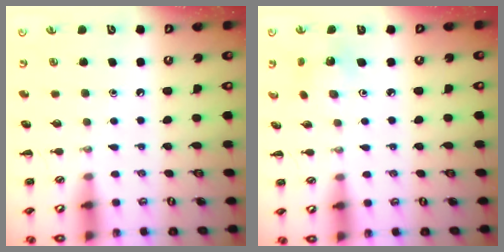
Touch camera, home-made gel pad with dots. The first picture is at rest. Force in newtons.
{"total": 2.6, "press": 2.4, "slide": 0.9}